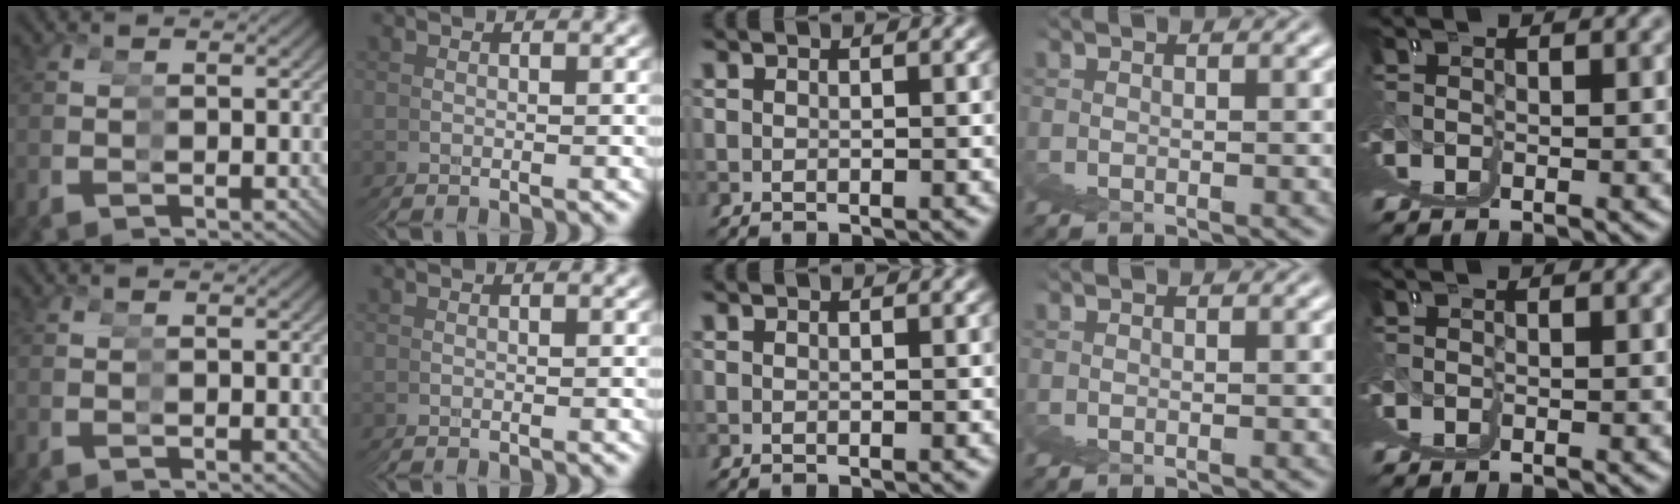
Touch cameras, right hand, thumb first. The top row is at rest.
{}